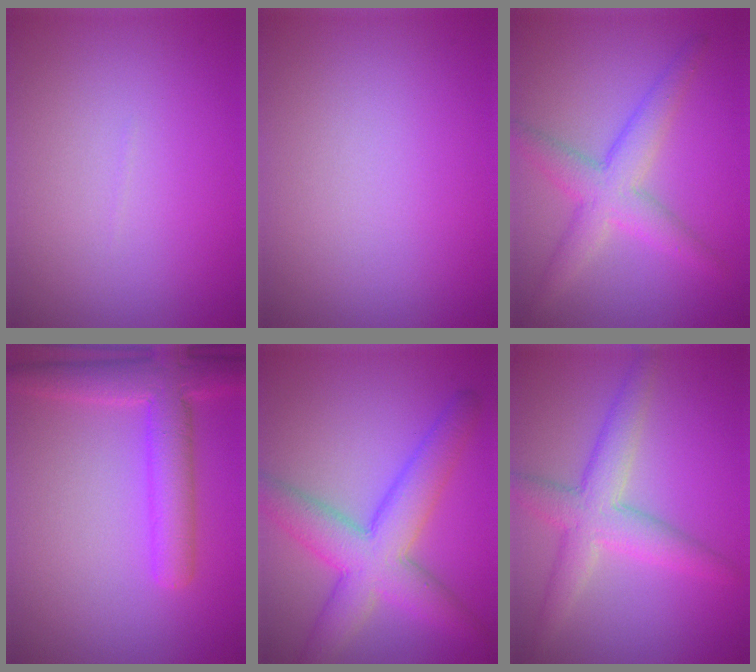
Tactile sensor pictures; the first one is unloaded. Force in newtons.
{"total": 0.0}
{"total": 4.3, "press": 4.2, "slide": 0.1}
{"total": 5.4, "press": 5.4, "slide": 0.3}
{"total": 7.0, "press": 7.0, "slide": 0.1}
{"total": 4.6, "press": 4.6, "slide": 0.3}